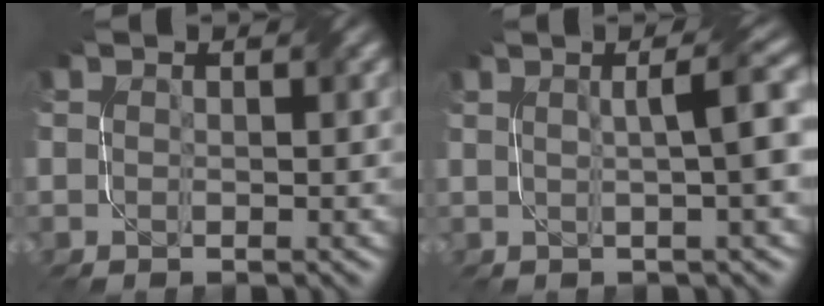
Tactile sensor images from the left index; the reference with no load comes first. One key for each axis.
{"total": 4.5, "fx": 0.6, "fy": 0.9, "fz": 4.4, "tx": -0.054, "ty": 0.018, "tz": 0.006}